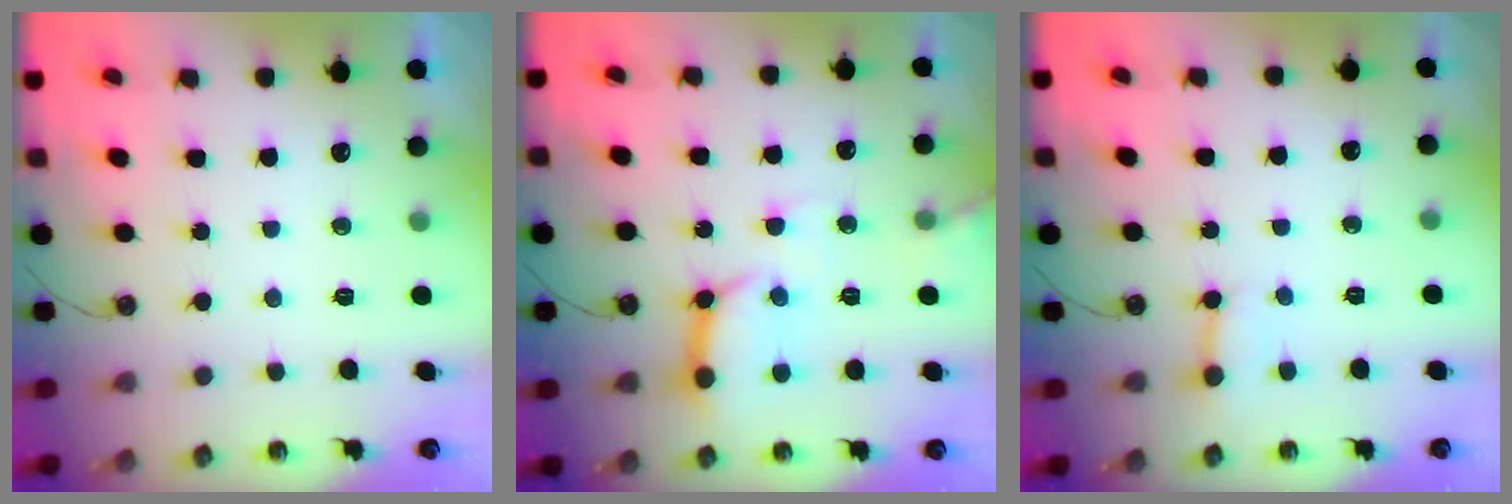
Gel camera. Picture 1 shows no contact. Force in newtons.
{"total": 11.8, "press": 11.7, "slide": 1.6}
{"total": 3.0, "press": 2.9, "slide": 0.5}